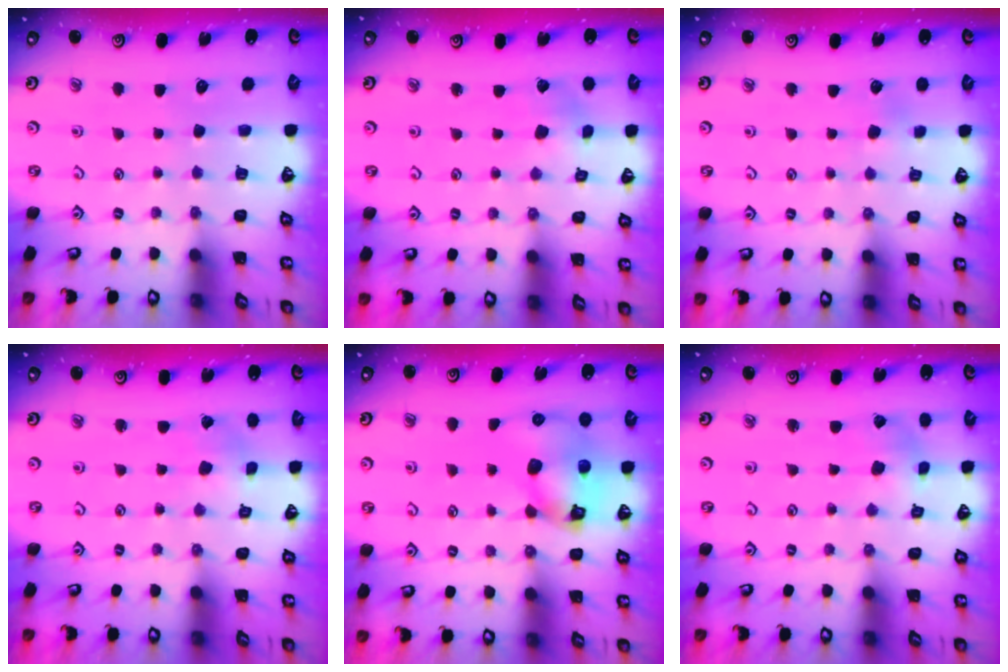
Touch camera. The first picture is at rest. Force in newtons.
{"total": 1.7, "press": 1.7, "slide": 0.3}
{"total": 2.1, "press": 2.0, "slide": 0.6}
{"total": 1.1, "press": 1.0, "slide": 0.1}
{"total": 10.4, "press": 10.3, "slide": 1.6}
{"total": 0.8, "press": 0.8, "slide": 0.2}